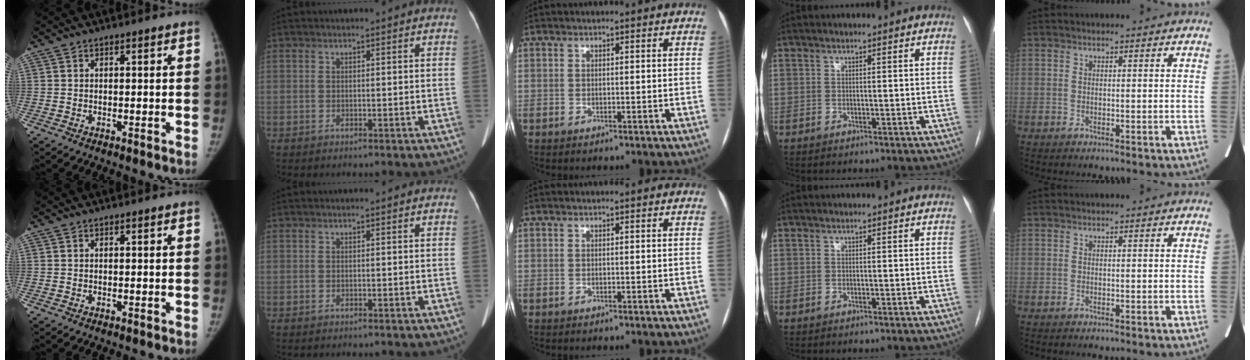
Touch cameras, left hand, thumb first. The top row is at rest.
{}